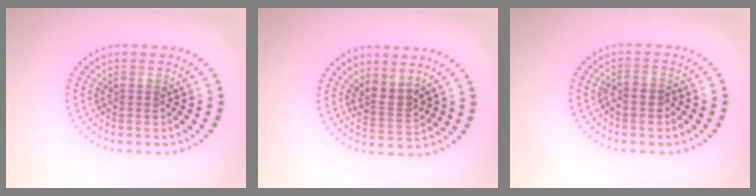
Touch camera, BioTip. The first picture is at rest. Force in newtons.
{"total": 2.7, "press": 2.2, "slide": 1.4}
{"total": 1.2, "press": 0.9, "slide": 0.7}